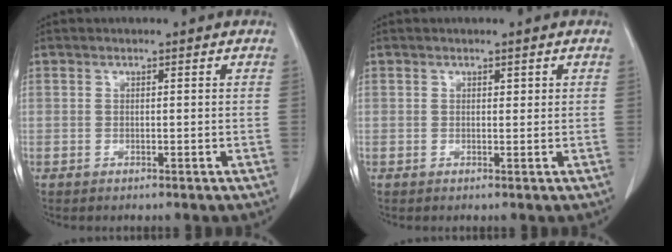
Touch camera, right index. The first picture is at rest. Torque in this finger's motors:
{"motor_torque": [0.08, -0.04, 0.02, 0.02]}